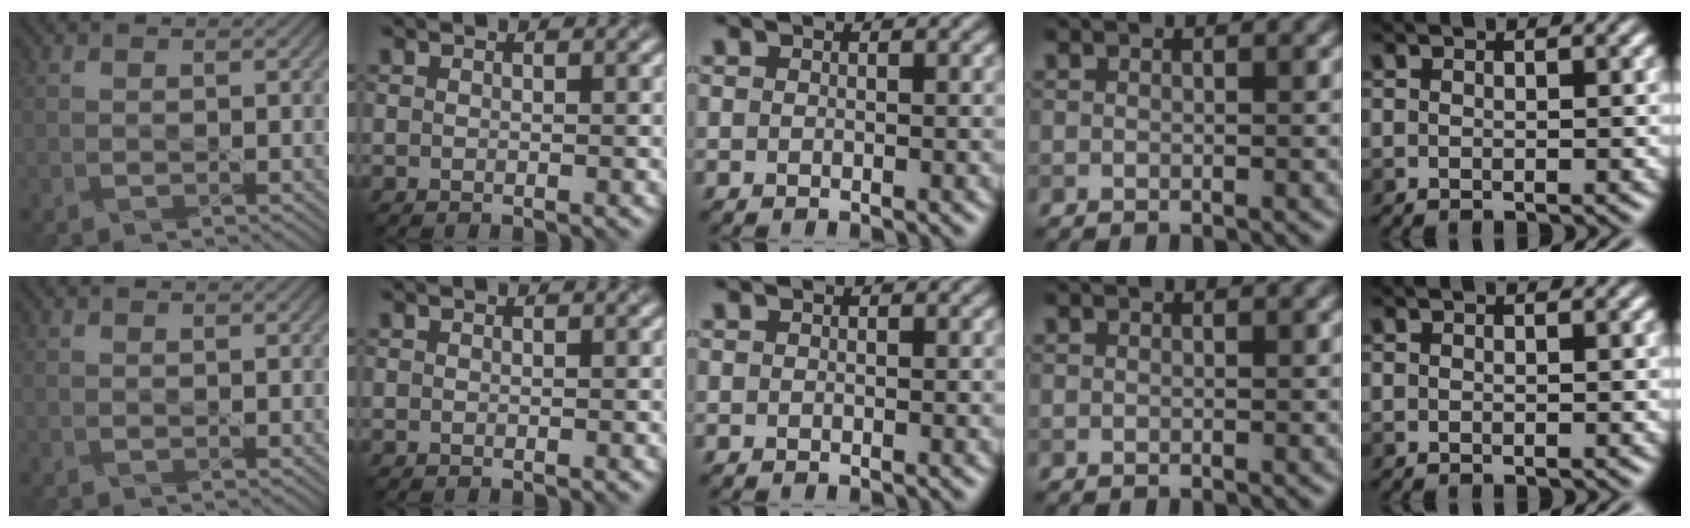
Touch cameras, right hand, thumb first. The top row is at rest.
{}